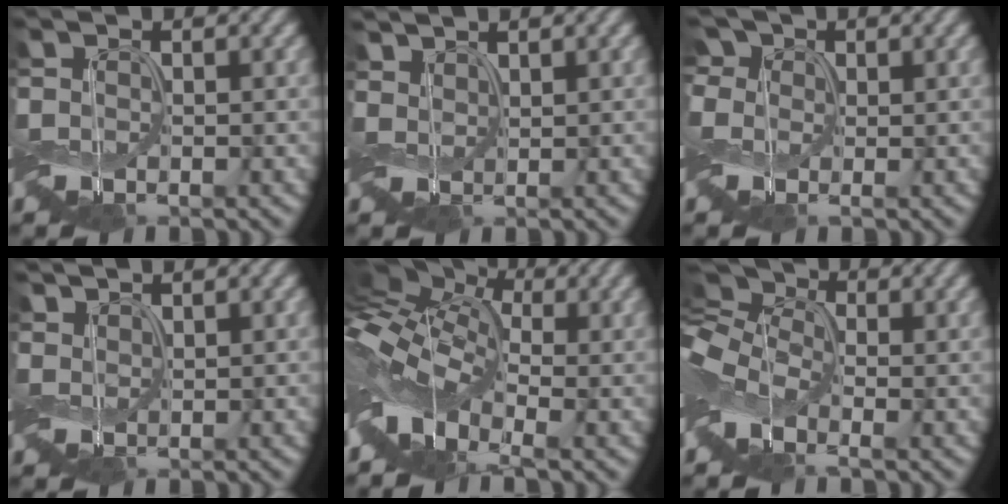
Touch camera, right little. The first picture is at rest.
{"total": 1.4, "force": [1.3, 0.4, 0.3], "torque": [-0.014, 0.004, 0.022]}
{"total": 3.7, "force": [2.3, 2.6, 1.3], "torque": [-0.051, 0.004, 0.037]}
{"total": 1.1, "force": [1.1, 0.1, 0.1], "torque": [-0.007, 0.004, 0.020]}
{"total": 11.3, "force": [-0.4, 6.8, 9.0], "torque": [-0.176, 0.012, -0.015]}
{"total": 5.2, "force": [-0.9, 3.6, 3.7], "torque": [-0.091, 0.013, -0.030]}